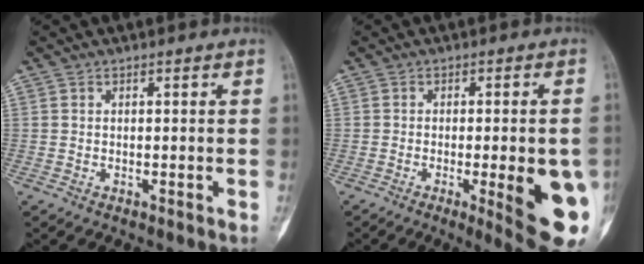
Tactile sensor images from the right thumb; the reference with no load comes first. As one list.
[{"total": 14.3, "force": [-3.4, 3.5, 13.4], "torque": [-0.141, -0.008, -0.028]}]